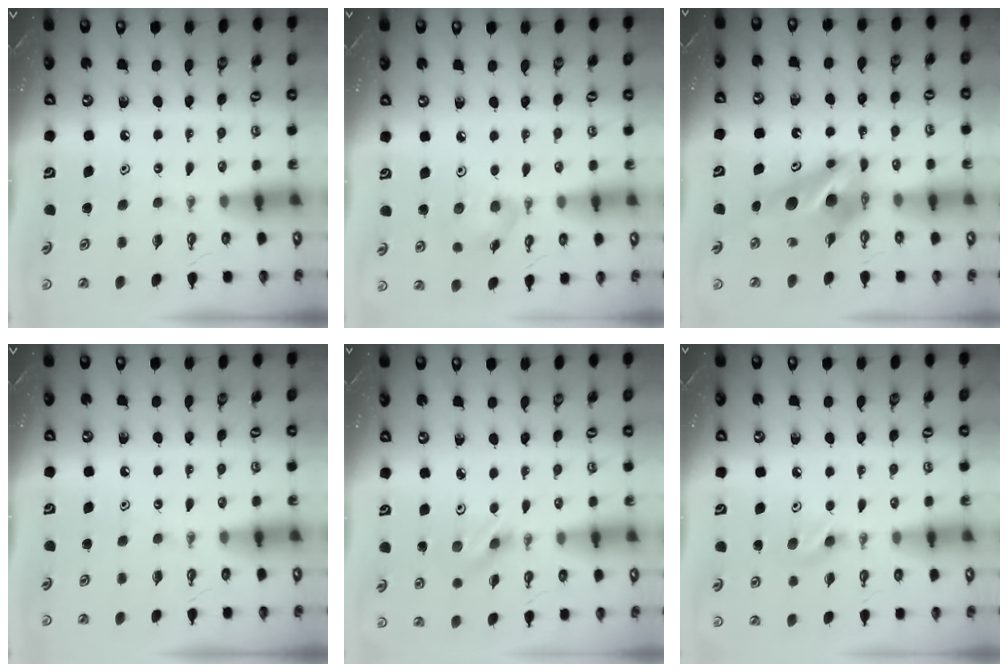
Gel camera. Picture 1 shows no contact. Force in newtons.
{"total": 6.7, "press": 6.6, "slide": 0.8}
{"total": 11.4, "press": 11.4, "slide": 1.0}
{"total": 0.0}
{"total": 2.0, "press": 1.9, "slide": 0.4}
{"total": 5.7, "press": 5.4, "slide": 1.7}